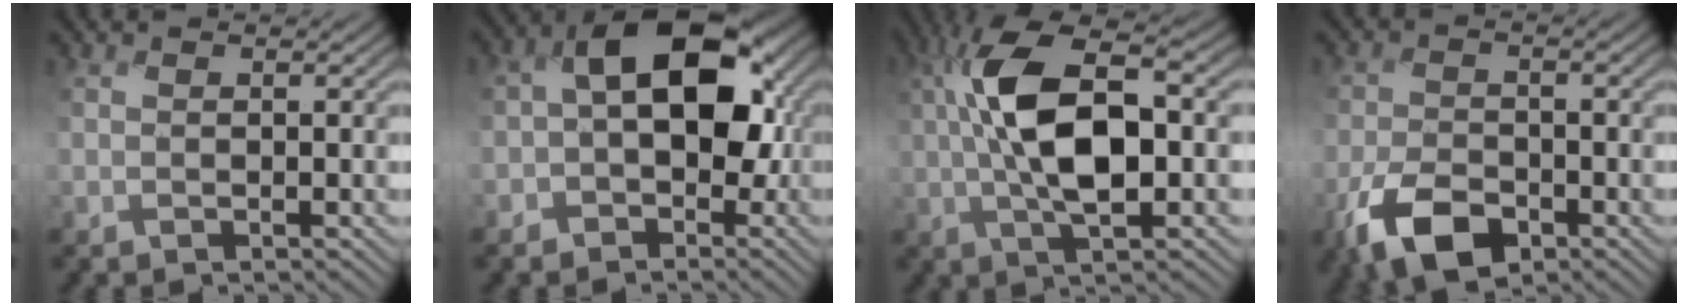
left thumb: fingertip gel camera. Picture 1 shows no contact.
{"total": 11.7, "force": [-0.3, 7.9, 8.7], "torque": [-0.136, 0.004, -0.017]}
{"total": 11.6, "force": [0.7, 5.0, 10.5], "torque": [-0.213, 0.014, 0.008]}
{"total": 7.3, "force": [-4.6, 3.8, 4.1], "torque": [-0.084, -0.012, -0.089]}